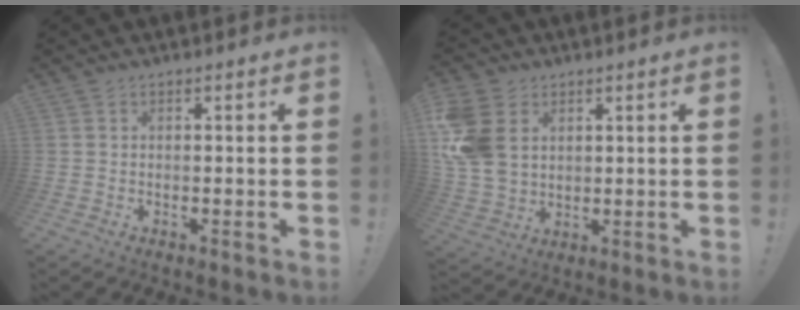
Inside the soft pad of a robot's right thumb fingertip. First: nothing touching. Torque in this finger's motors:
{"motor_torque": [0.29, 0.35, 0.35, 0.17, 0.29]}